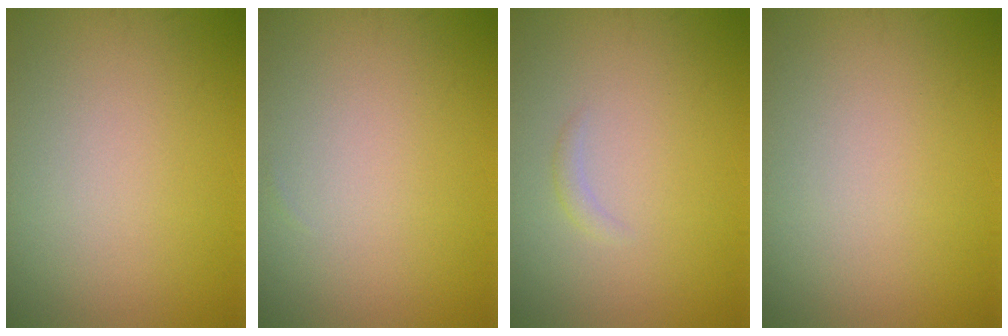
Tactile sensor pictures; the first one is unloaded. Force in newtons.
{"total": 0.0}
{"total": 0.7, "press": 0.7, "slide": 0.0}
{"total": 0.0}